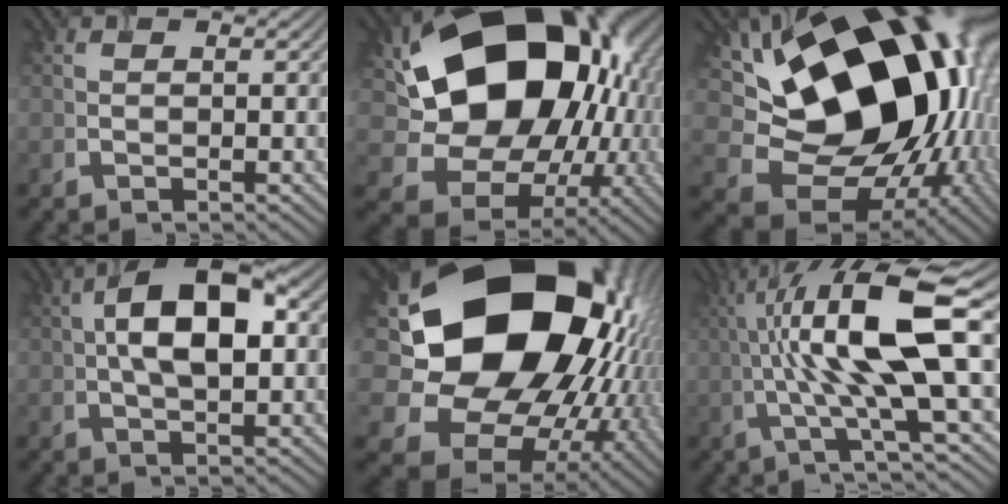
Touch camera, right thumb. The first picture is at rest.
{"total": 21.0, "force": [2.6, 16.5, 12.8], "torque": [-0.223, -0.035, 0.073]}
{"total": 21.8, "force": [2.9, 15.2, 15.3], "torque": [-0.283, -0.030, 0.075]}
{"total": 10.2, "force": [1.3, 4.8, 8.9], "torque": [-0.160, 0.017, 0.018]}
{"total": 22.7, "force": [2.5, 18.0, 13.6], "torque": [-0.299, -0.070, 0.089]}
{"total": 14.7, "force": [1.0, 3.0, 14.3], "torque": [-0.243, 0.020, 0.018]}